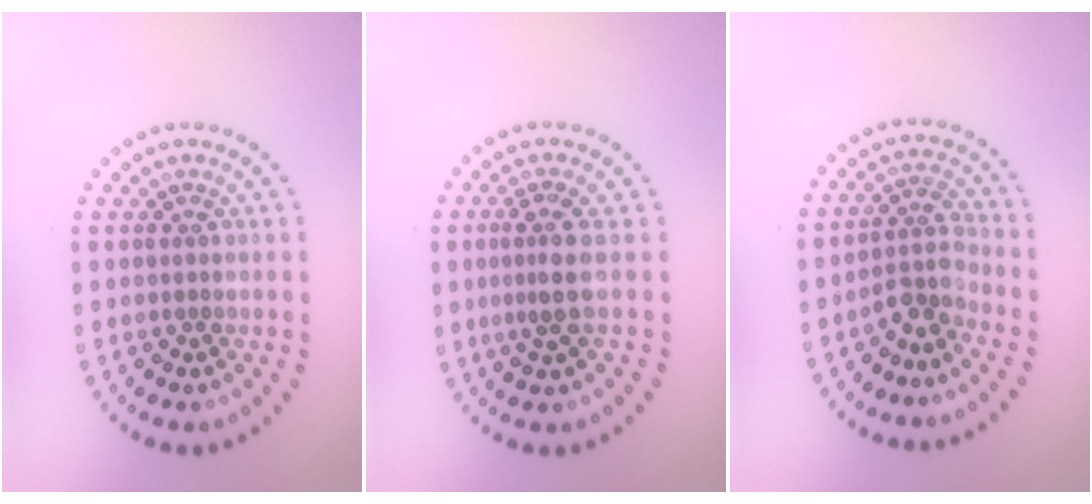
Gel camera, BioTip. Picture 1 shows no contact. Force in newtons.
{"total": 2.5, "press": 2.0, "slide": 1.6}
{"total": 2.7, "press": 2.0, "slide": 1.8}